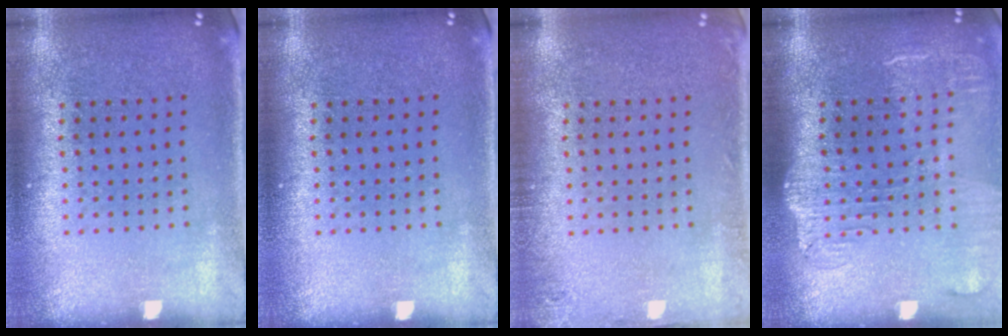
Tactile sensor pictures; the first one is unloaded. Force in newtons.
{"total": 0.0}
{"total": 1.2, "press": 1.2, "slide": 0.1}
{"total": 1.9, "press": 1.5, "slide": 1.2}